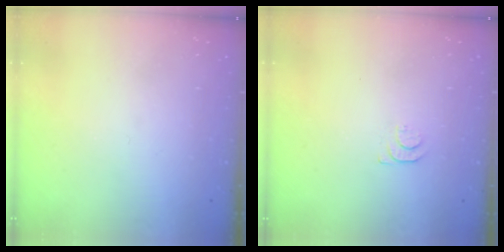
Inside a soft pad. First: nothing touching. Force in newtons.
{"total": 6.3, "press": 6.3, "slide": 0.7}